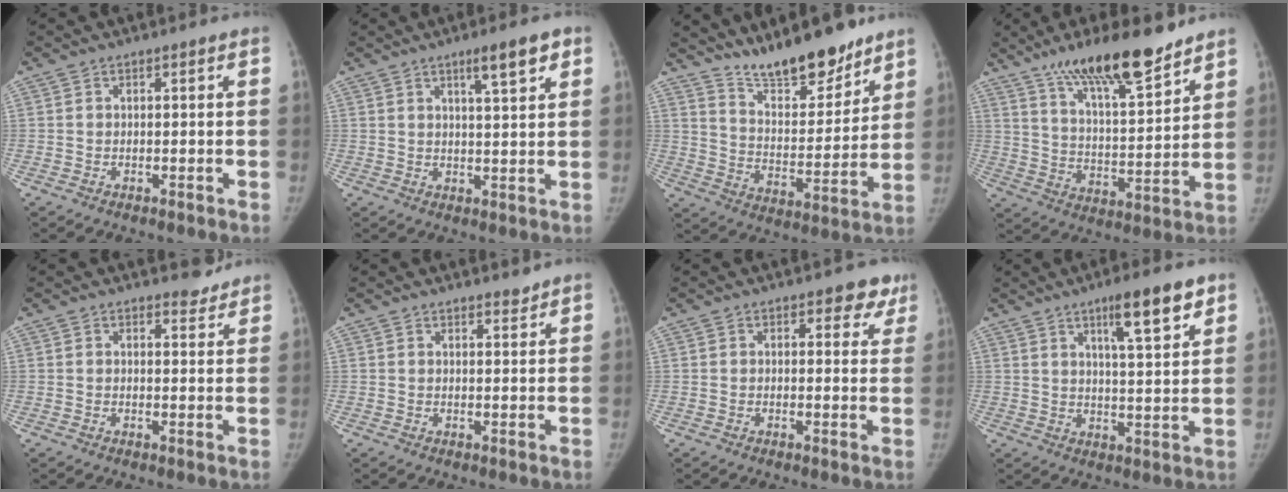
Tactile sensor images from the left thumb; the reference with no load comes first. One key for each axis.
{"total": 6.4, "fx": 3.8, "fy": 1.0, "fz": 5.1, "tx": -0.070, "ty": -0.018, "tz": 0.059}
{"total": 16.4, "fx": 13.6, "fy": 4.7, "fz": 7.8, "tx": -0.077, "ty": -0.097, "tz": 0.233}
{"total": 18.1, "fx": 13.4, "fy": 4.1, "fz": 11.5, "tx": -0.161, "ty": -0.071, "tz": 0.230}
{"total": 2.7, "fx": 2.5, "fy": 0.9, "fz": 0.1, "tx": 0.015, "ty": -0.023, "tz": 0.027}
{"total": 2.0, "fx": 1.8, "fy": 0.6, "fz": 0.4, "tx": 0.008, "ty": -0.016, "tz": 0.027}
{"total": 4.6, "fx": 3.1, "fy": 2.7, "fz": 2.1, "tx": 0.021, "ty": -0.012, "tz": 0.029}
{"total": 10.7, "fx": 6.5, "fy": 2.2, "fz": 8.3, "tx": -0.112, "ty": -0.032, "tz": 0.099}